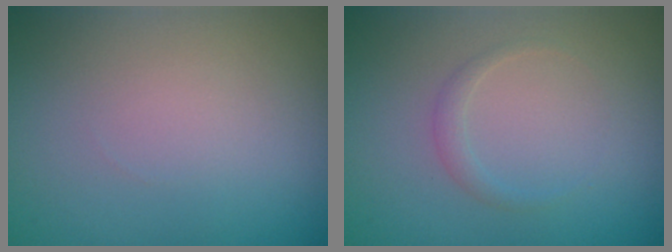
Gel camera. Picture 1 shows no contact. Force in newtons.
{"total": 1.0, "press": 1.0, "slide": 0.1}